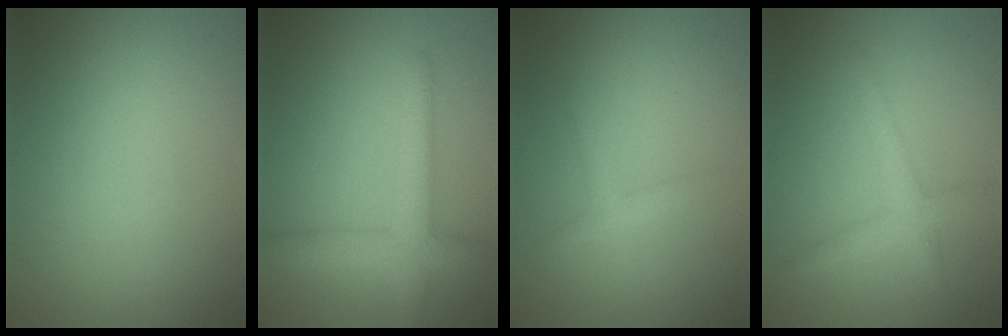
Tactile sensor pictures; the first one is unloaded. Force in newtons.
{"total": 3.9, "press": 3.9, "slide": 0.2}
{"total": 1.3, "press": 1.3, "slide": 0.1}
{"total": 2.4, "press": 2.4, "slide": 0.3}